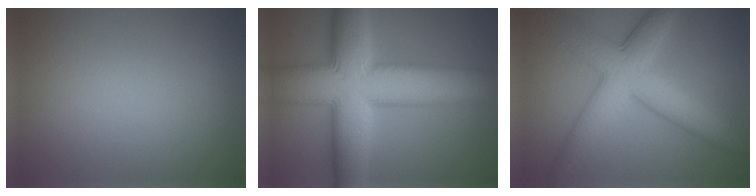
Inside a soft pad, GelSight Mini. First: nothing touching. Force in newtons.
{"total": 13.9, "press": 13.9, "slide": 0.5}
{"total": 7.6, "press": 7.5, "slide": 0.3}